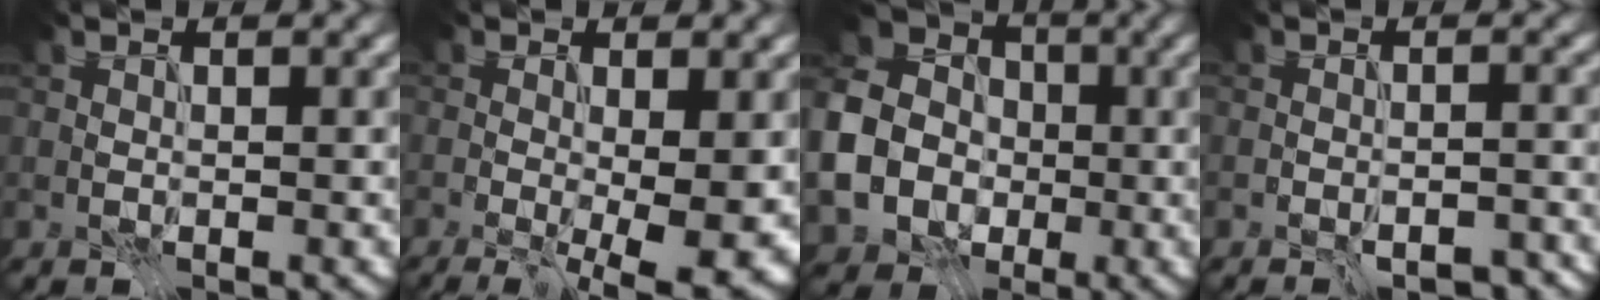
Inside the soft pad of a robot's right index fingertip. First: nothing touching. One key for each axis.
{"total": 7.2, "fx": -1.0, "fy": 2.0, "fz": 6.8, "tx": -0.079, "ty": -0.013, "tz": -0.012}
{"total": 9.2, "fx": -2.3, "fy": 8.1, "fz": 3.7, "tx": -0.103, "ty": -0.006, "tz": -0.046}
{"total": 2.2, "fx": -1.7, "fy": 0.6, "fz": 1.4, "tx": -0.008, "ty": 0.000, "tz": -0.019}